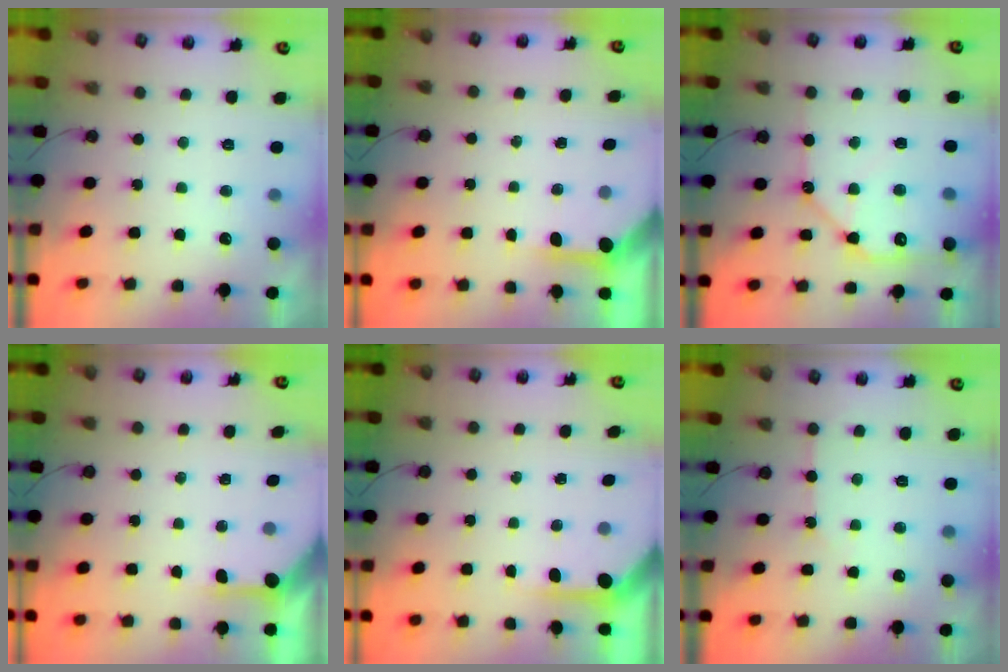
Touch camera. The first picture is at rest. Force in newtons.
{"total": 3.9, "press": 3.9, "slide": 0.5}
{"total": 13.8, "press": 13.7, "slide": 1.5}
{"total": 4.2, "press": 4.1, "slide": 0.4}
{"total": 3.7, "press": 3.7, "slide": 0.2}
{"total": 4.8, "press": 4.8, "slide": 0.7}